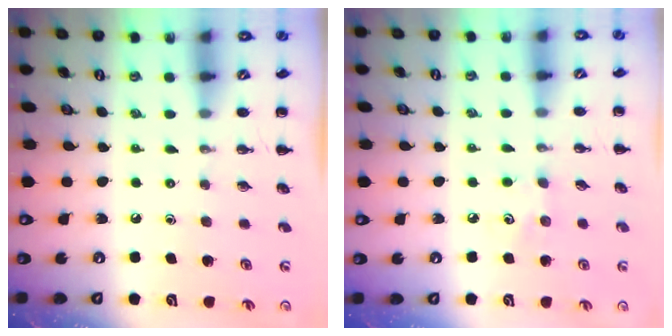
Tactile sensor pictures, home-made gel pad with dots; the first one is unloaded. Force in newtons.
{"total": 4.8, "press": 4.7, "slide": 1.0}